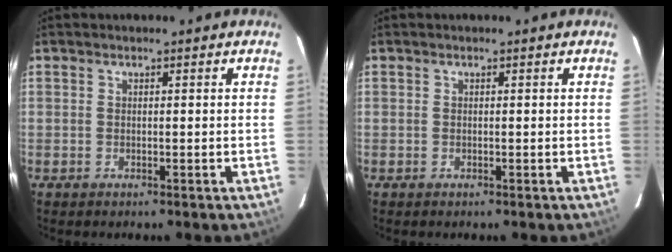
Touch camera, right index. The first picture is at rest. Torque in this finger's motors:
{"motor_torque": [0.00, 0.00, 0.01, 0.01]}